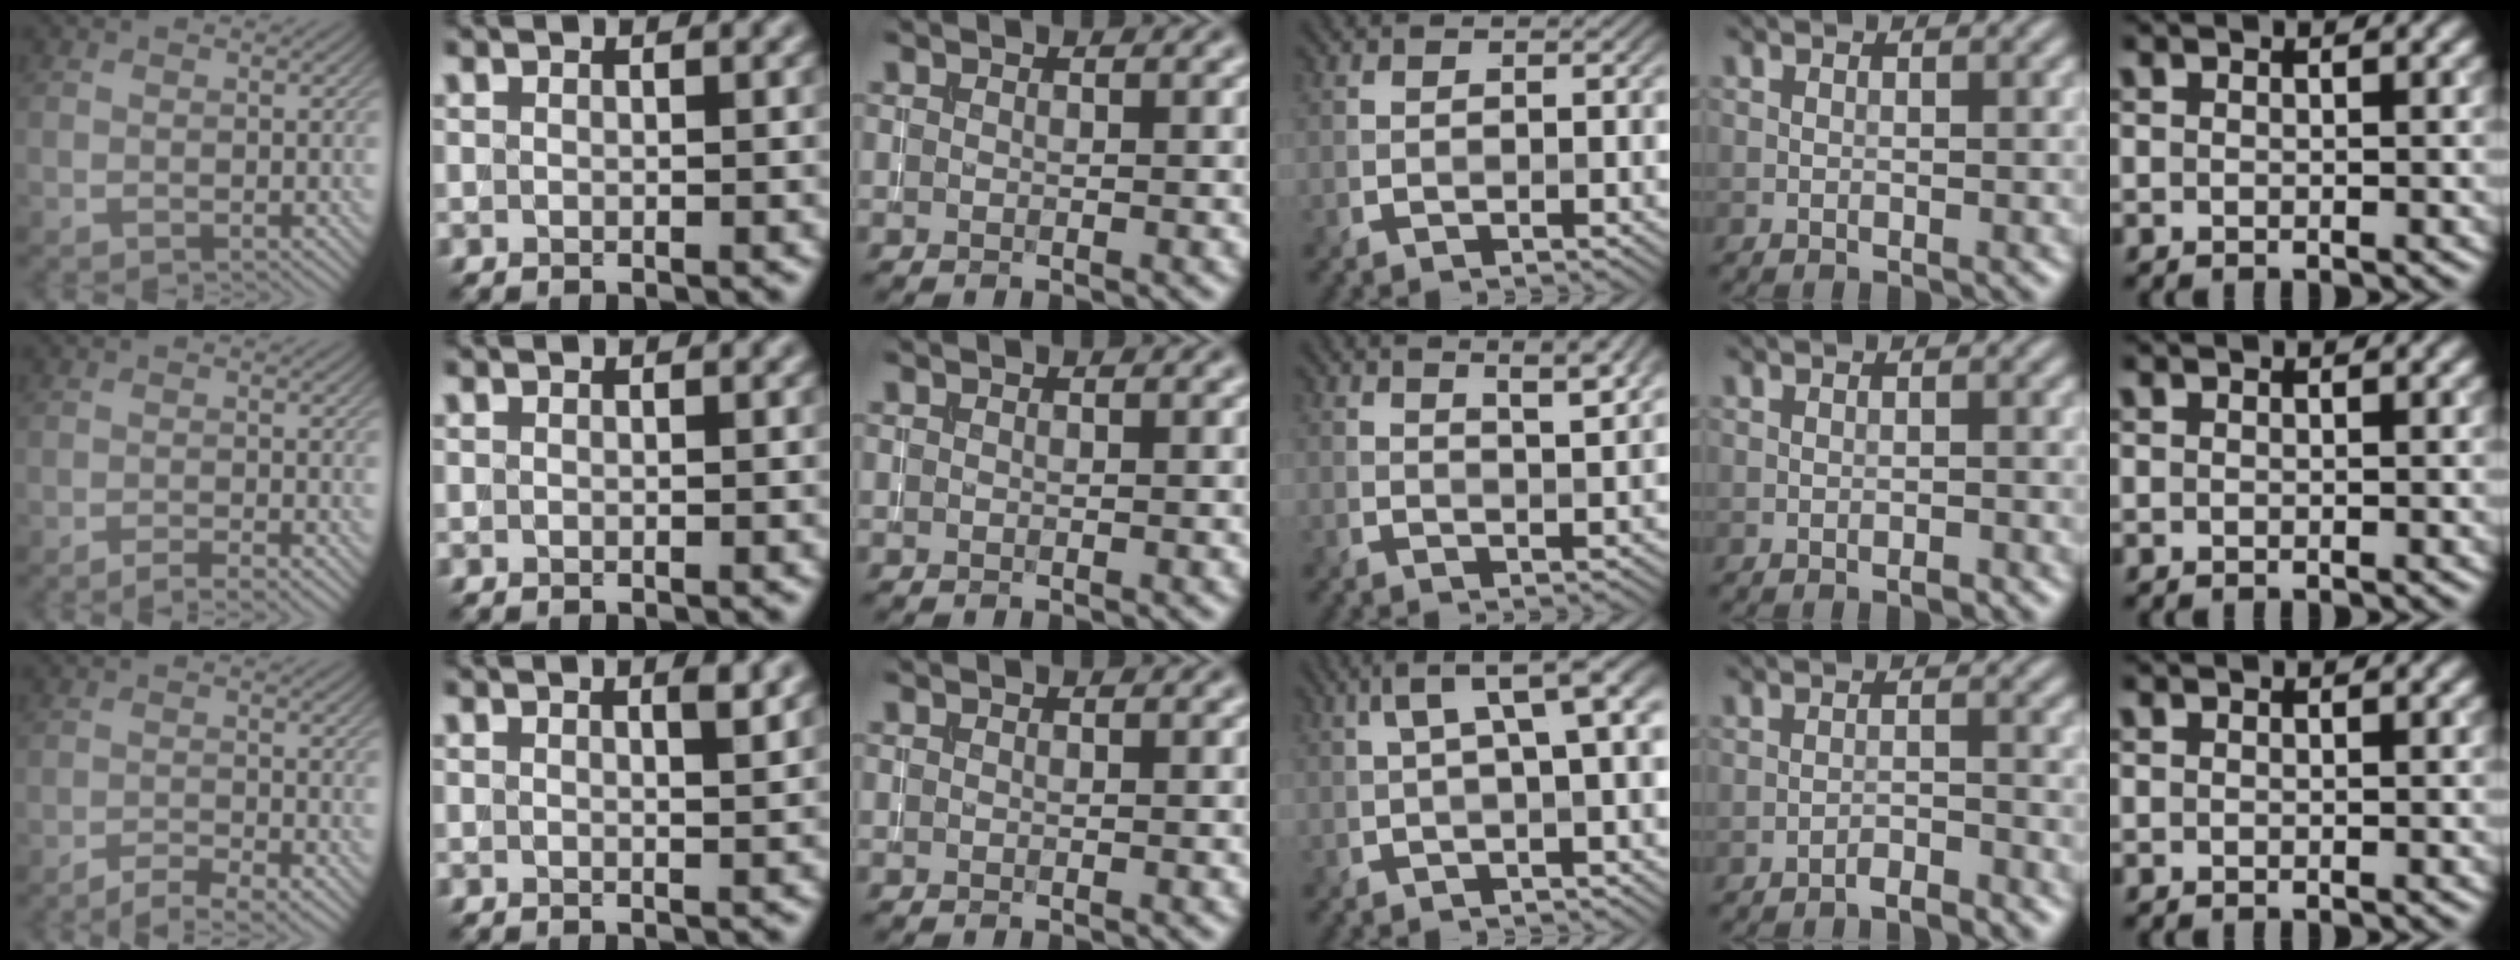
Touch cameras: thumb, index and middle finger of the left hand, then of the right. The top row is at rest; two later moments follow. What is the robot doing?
{"motion": "pour", "object": "almond"}